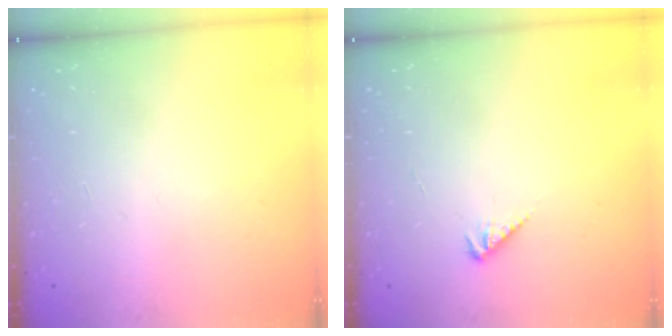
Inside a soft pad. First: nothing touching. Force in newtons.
{"total": 2.3, "press": 2.3, "slide": 0.2}